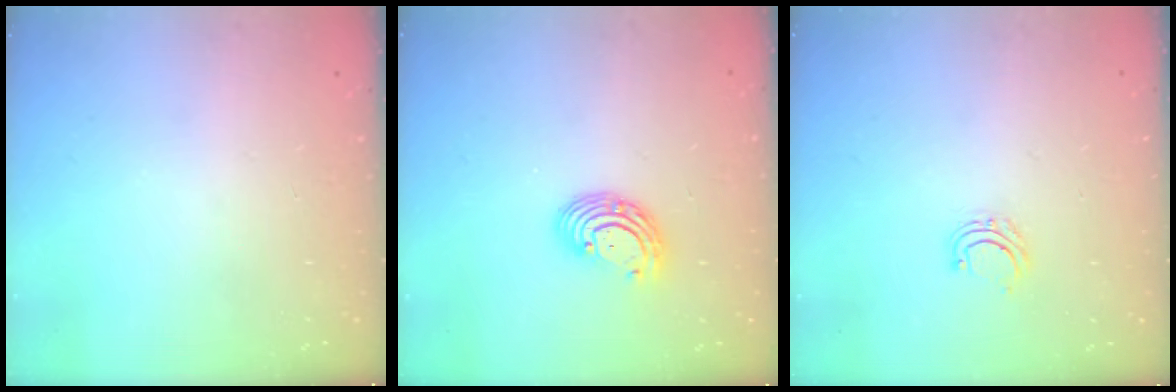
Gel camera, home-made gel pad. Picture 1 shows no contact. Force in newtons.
{"total": 6.2, "press": 6.1, "slide": 0.9}
{"total": 4.1, "press": 4.0, "slide": 0.6}